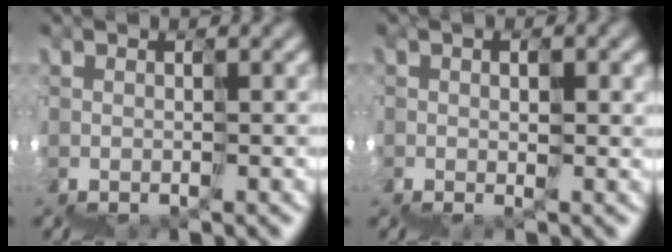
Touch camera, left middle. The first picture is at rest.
{"total": 3.3, "force": [1.0, 1.8, 2.5], "torque": [-0.034, 0.005, 0.018]}